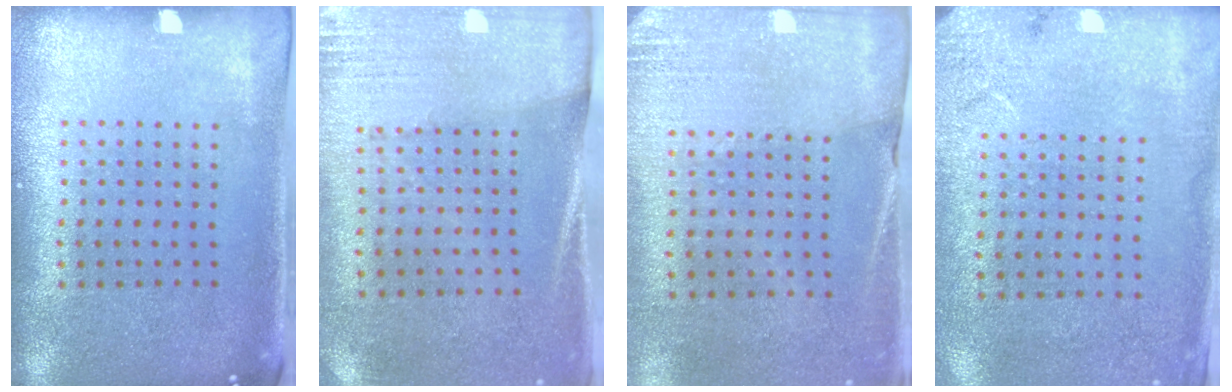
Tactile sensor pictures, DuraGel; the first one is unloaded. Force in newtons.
{"total": 2.7, "press": 2.3, "slide": 1.4}
{"total": 2.6, "press": 2.4, "slide": 1.1}
{"total": 2.8, "press": 2.2, "slide": 1.6}